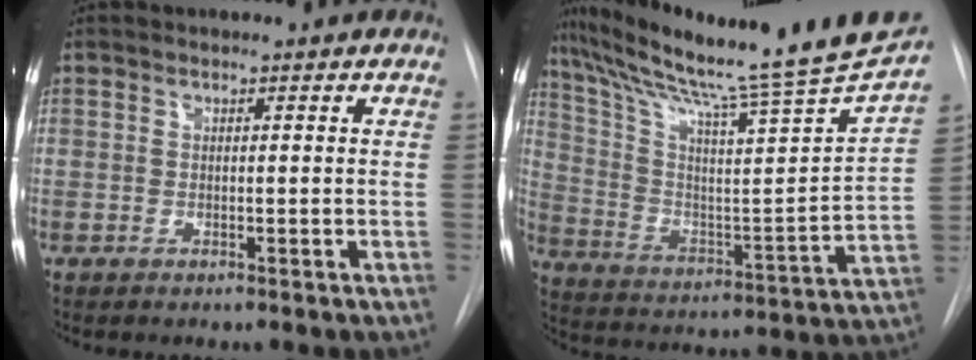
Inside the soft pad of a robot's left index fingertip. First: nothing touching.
{"total": 26.1, "force": [22.2, -1.4, 13.6], "torque": [-0.235, -0.071, 0.326]}